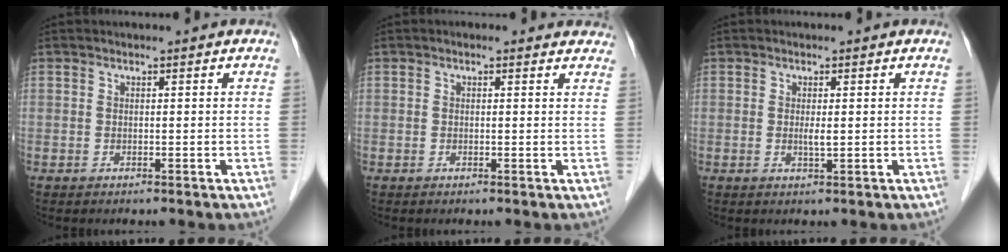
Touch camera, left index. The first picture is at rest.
{"total": 1.8, "force": [1.5, 1.0, 0.3], "torque": [0.003, 0.002, 0.003]}
{"total": 1.2, "force": [-0.1, 0.2, 1.2], "torque": [-0.024, -0.006, 0.000]}